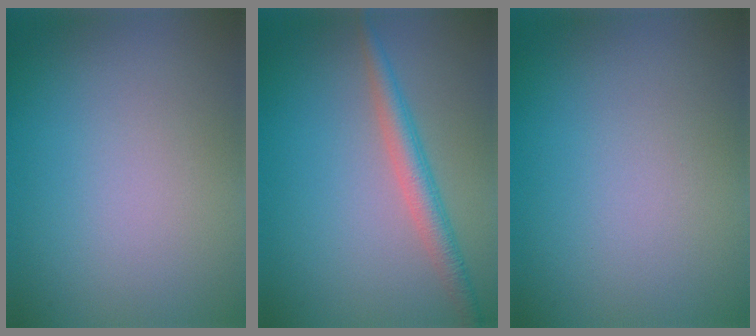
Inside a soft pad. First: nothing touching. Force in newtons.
{"total": 2.8, "press": 2.8, "slide": 0.1}
{"total": 0.0}